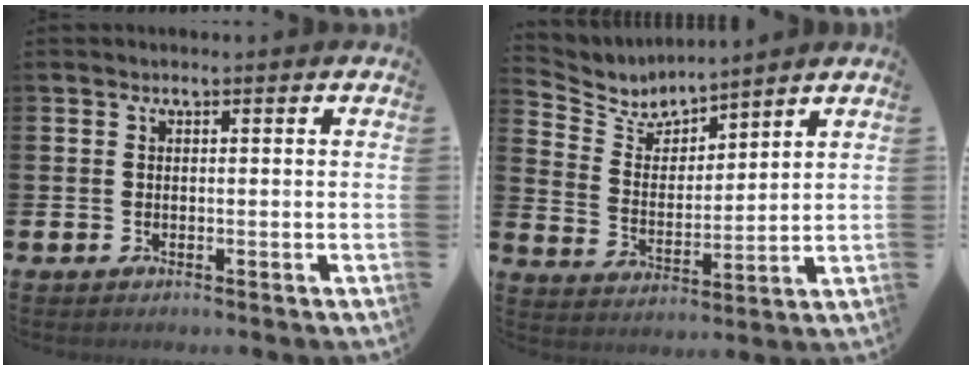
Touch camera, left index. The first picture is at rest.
{"total": 5.0, "force": [4.8, 1.4, 0.5], "torque": [-0.039, -0.038, 0.079]}